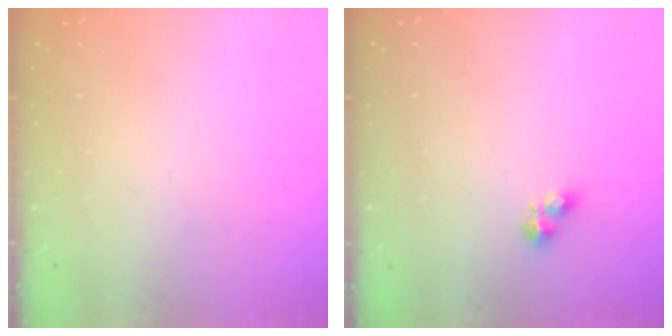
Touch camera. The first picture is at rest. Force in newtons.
{"total": 3.0, "press": 2.9, "slide": 0.5}